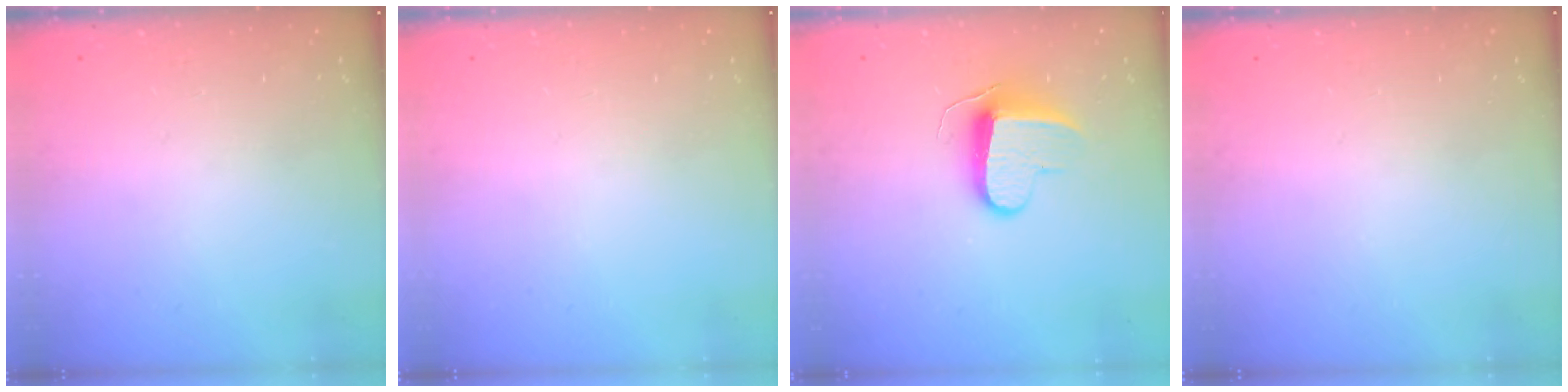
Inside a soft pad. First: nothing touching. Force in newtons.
{"total": 0.0}
{"total": 9.5, "press": 9.5, "slide": 0.1}
{"total": 0.0}